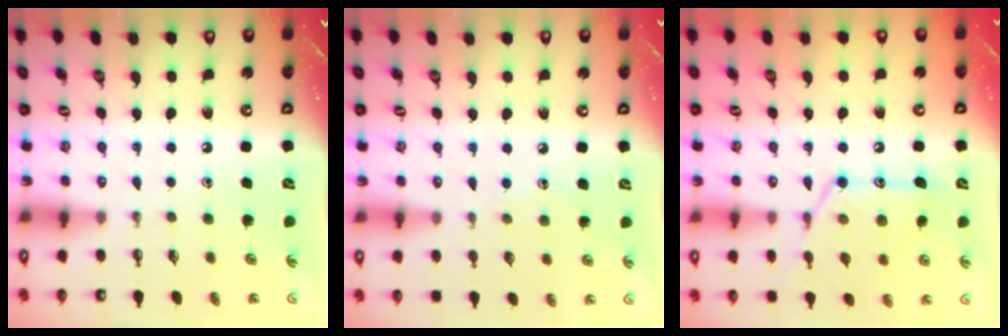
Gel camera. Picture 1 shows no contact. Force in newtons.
{"total": 3.8, "press": 3.8, "slide": 0.4}
{"total": 13.6, "press": 13.6, "slide": 1.2}